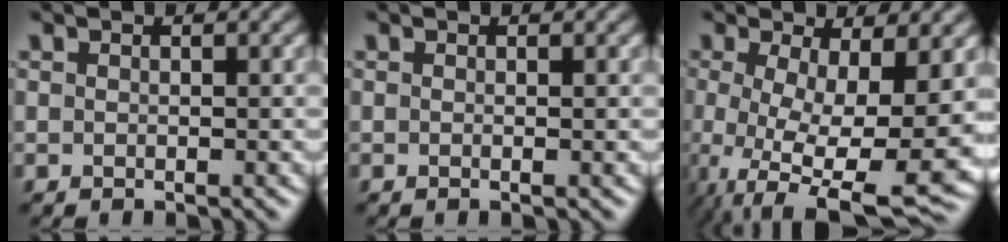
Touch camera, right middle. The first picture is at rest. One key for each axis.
{"total": 0.0}
{"total": 10.5, "fx": -1.4, "fy": 3.6, "fz": 9.8, "tx": -0.162, "ty": -0.019, "tz": -0.014}